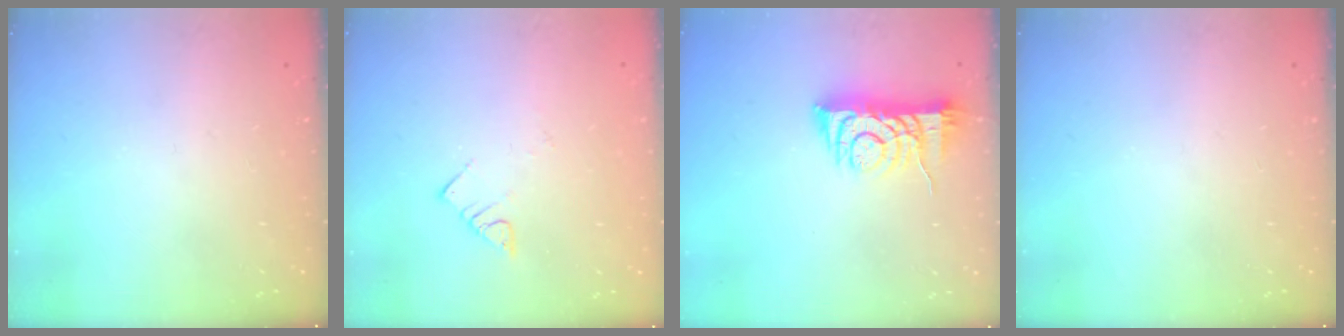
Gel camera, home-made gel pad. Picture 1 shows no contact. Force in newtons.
{"total": 3.9, "press": 3.8, "slide": 0.4}
{"total": 7.1, "press": 7.0, "slide": 0.9}
{"total": 0.0}